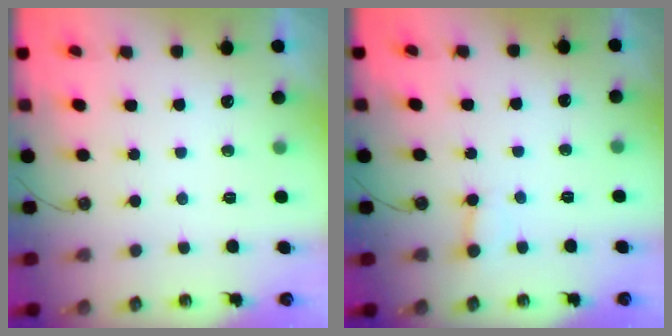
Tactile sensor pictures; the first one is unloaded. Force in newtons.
{"total": 3.1, "press": 3.1, "slide": 0.2}